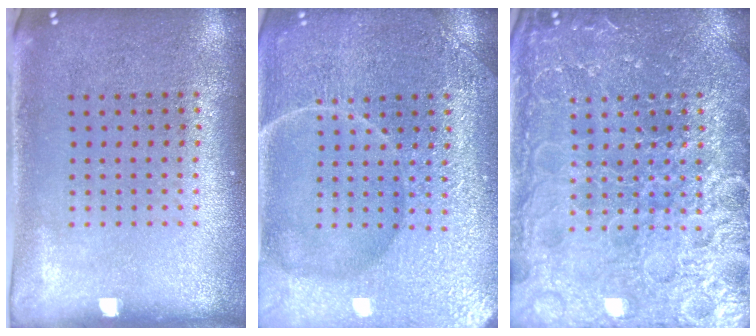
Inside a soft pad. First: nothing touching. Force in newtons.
{"total": 7.4, "press": 7.3, "slide": 1.0}
{"total": 6.9, "press": 6.8, "slide": 0.8}